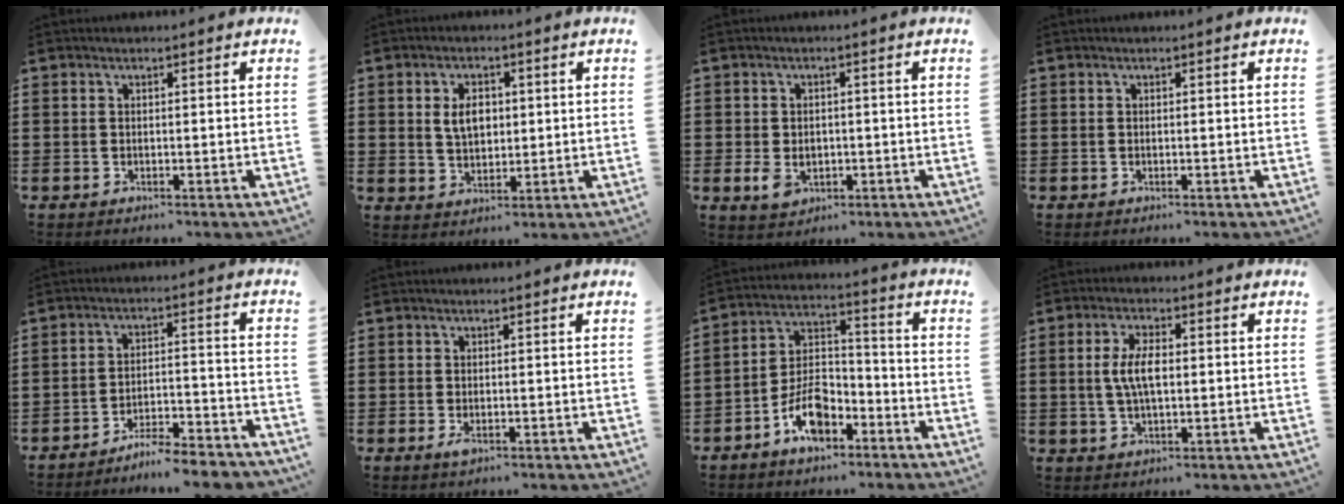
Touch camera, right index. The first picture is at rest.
{"total": 4.4, "force": [0.8, 2.8, 3.2], "torque": [-0.062, 0.009, 0.010]}
{"total": 3.0, "force": [-0.6, 2.2, 1.9], "torque": [-0.036, 0.003, -0.011]}
{"total": 0.0}
{"total": 5.5, "force": [-5.3, -0.1, 1.6], "torque": [-0.028, 0.001, -0.104]}
{"total": 1.0, "force": [-0.3, 0.4, 0.9], "torque": [-0.023, -0.005, -0.008]}
{"total": 8.3, "force": [-5.0, 4.3, 4.9], "torque": [-0.104, 0.016, -0.096]}
{"total": 5.7, "force": [0.3, 2.2, 5.3], "torque": [-0.117, 0.002, -0.003]}